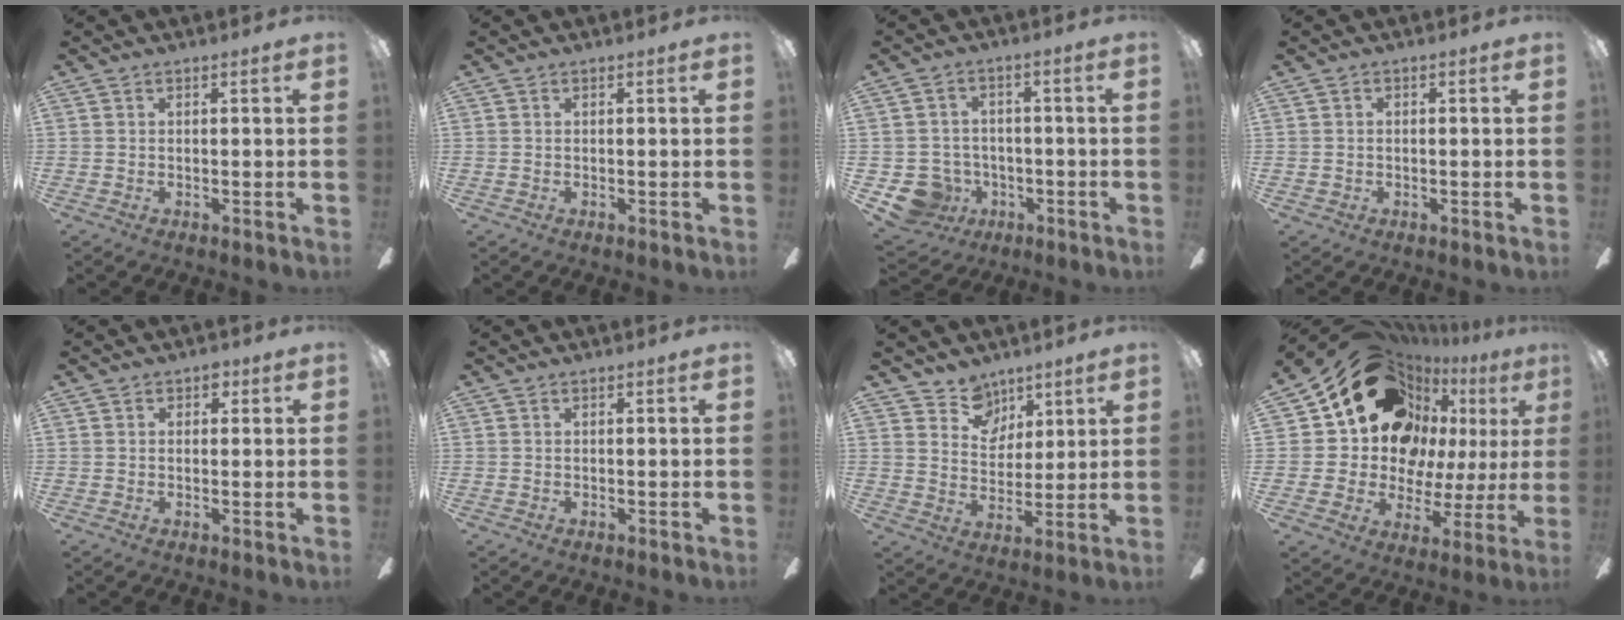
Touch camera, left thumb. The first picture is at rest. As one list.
[{"total": 0.0}, {"total": 8.4, "force": [-3.7, 7.2, 2.2], "torque": [-0.077, 0.023, -0.064]}, {"total": 0.8, "force": [-0.2, 0.7, 0.2], "torque": [-0.003, 0.005, -0.006]}, {"total": 2.1, "force": [0.8, 1.6, 1.2], "torque": [-0.009, 0.002, 0.009]}, {"total": 0.0}, {"total": 8.8, "force": [6.4, 5.9, 1.3], "torque": [-0.019, -0.041, 0.121]}, {"total": 21.8, "force": [11.5, 15.3, 10.4], "torque": [-0.173, -0.066, 0.231]}]